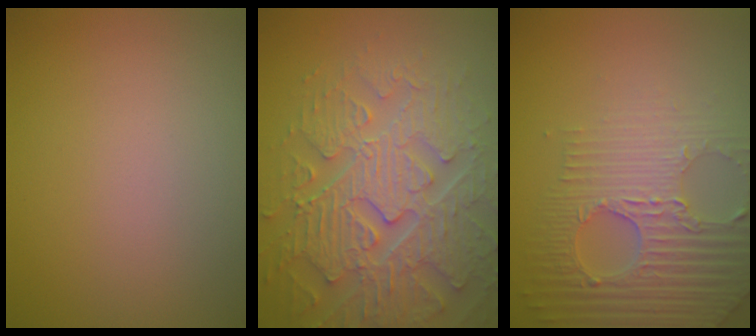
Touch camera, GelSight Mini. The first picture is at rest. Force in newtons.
{"total": 8.0, "press": 6.5, "slide": 4.7}
{"total": 6.6, "press": 5.1, "slide": 4.2}